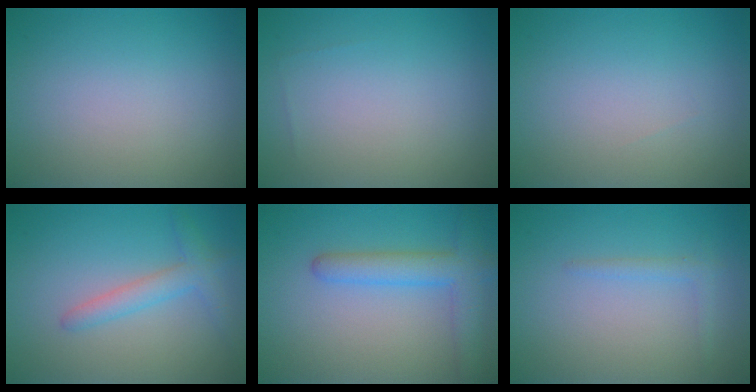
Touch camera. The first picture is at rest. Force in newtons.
{"total": 0.0}
{"total": 0.0}
{"total": 2.4, "press": 2.4, "slide": 0.1}
{"total": 4.2, "press": 4.2, "slide": 0.2}
{"total": 1.1, "press": 1.1, "slide": 0.1}